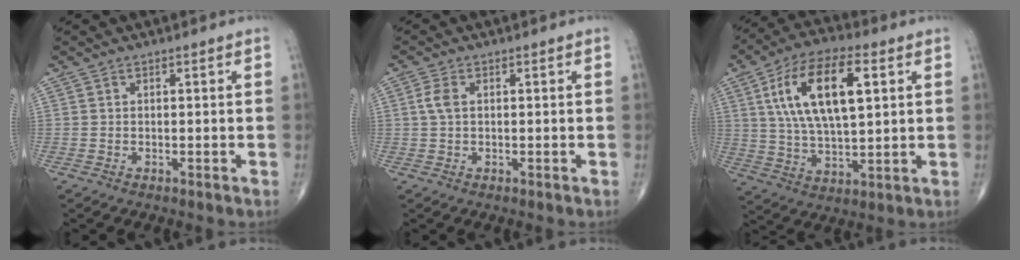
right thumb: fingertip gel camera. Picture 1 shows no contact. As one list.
[{"total": 2.6, "force": [0.4, 1.4, 2.1], "torque": [-0.055, 0.007, 0.006]}, {"total": 17.5, "force": [5.0, 7.5, 14.9], "torque": [-0.267, 0.001, 0.089]}]